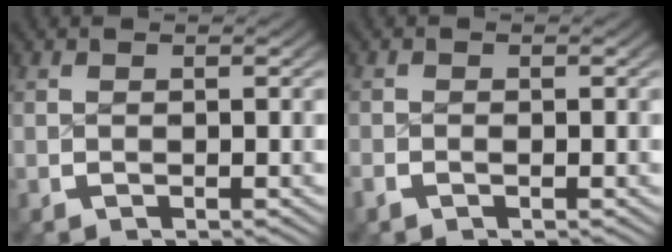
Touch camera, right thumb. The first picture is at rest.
{"total": 0.9, "force": [-0.7, 0.5, 0.3], "torque": [-0.009, -0.003, -0.015]}